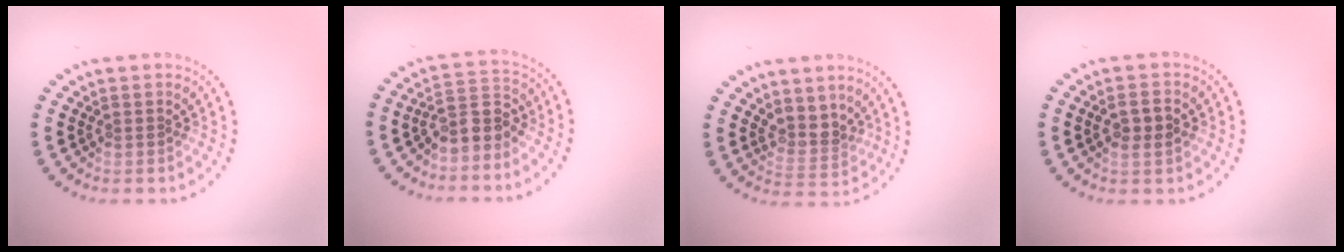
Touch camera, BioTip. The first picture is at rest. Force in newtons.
{"total": 3.2, "press": 2.9, "slide": 1.5}
{"total": 2.7, "press": 2.1, "slide": 1.7}
{"total": 2.4, "press": 2.4, "slide": 0.4}